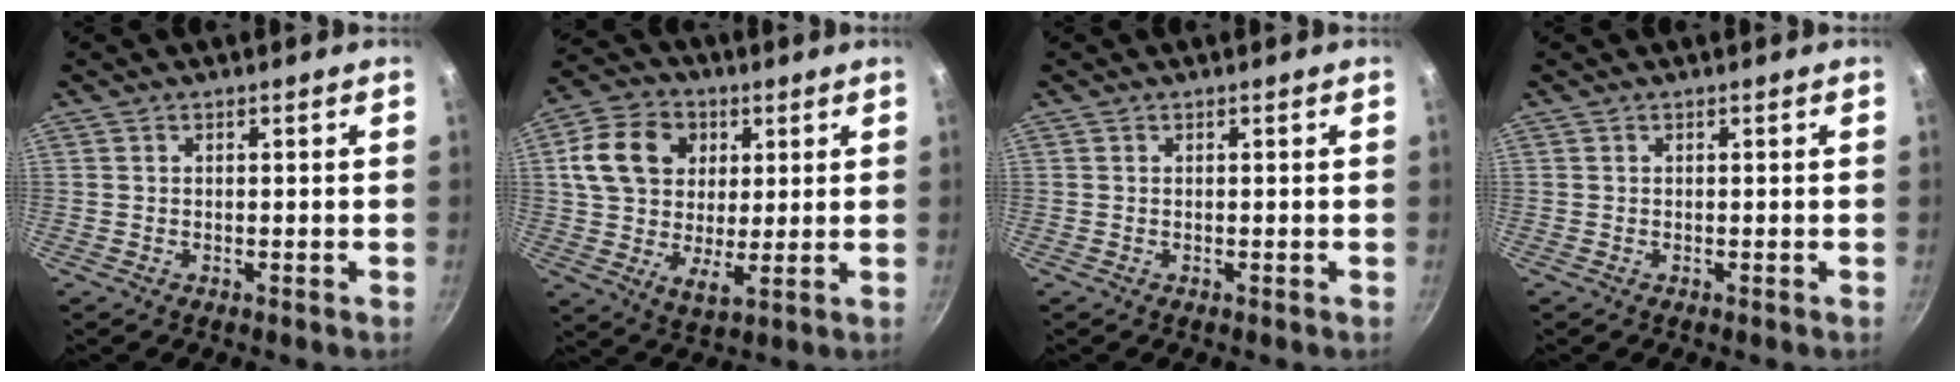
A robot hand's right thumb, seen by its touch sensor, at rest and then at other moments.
{"total": 14.6, "force": [4.3, 10.9, 8.8], "torque": [-0.143, -0.008, 0.064]}
{"total": 0.0}
{"total": 0.0}